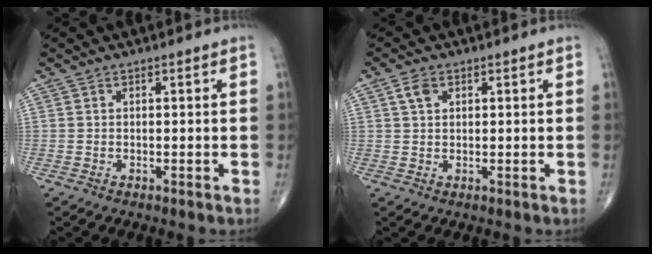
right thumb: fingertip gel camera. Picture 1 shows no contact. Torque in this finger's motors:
{"motor_torque": [0.05, 0.05, 0.04, 0.00, 0.00]}